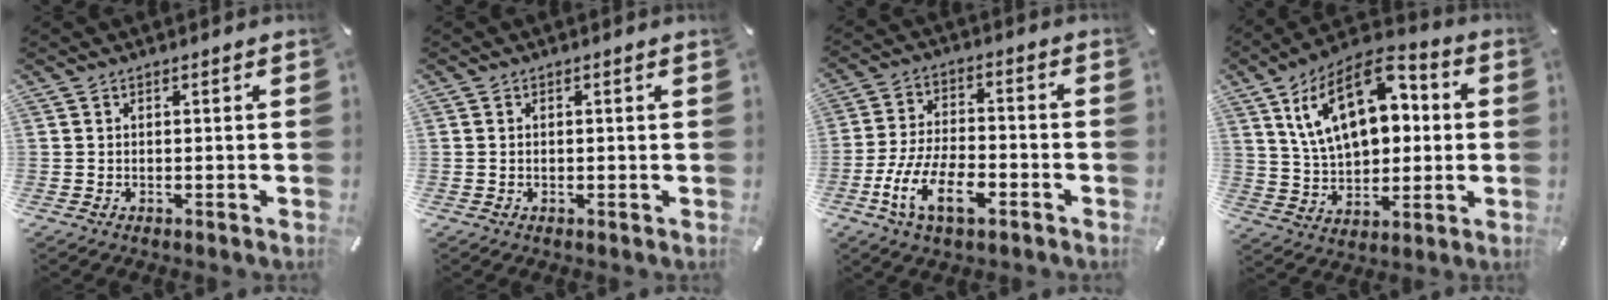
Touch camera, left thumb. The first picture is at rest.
{"total": 0.6, "force": [0.0, 0.2, 0.5], "torque": [-0.011, 0.001, 0.000]}
{"total": 12.9, "force": [-6.1, 6.6, 9.3], "torque": [-0.198, 0.016, -0.115]}
{"total": 19.6, "force": [6.8, 12.2, 13.7], "torque": [-0.243, -0.017, 0.119]}